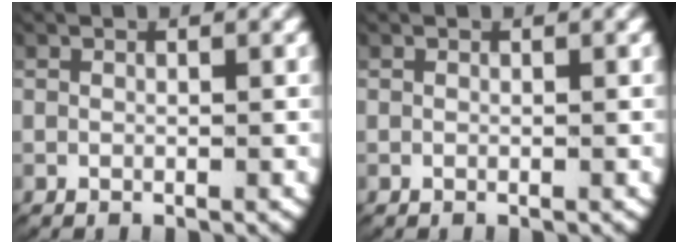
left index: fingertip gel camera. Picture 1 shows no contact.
{"total": 0.0}